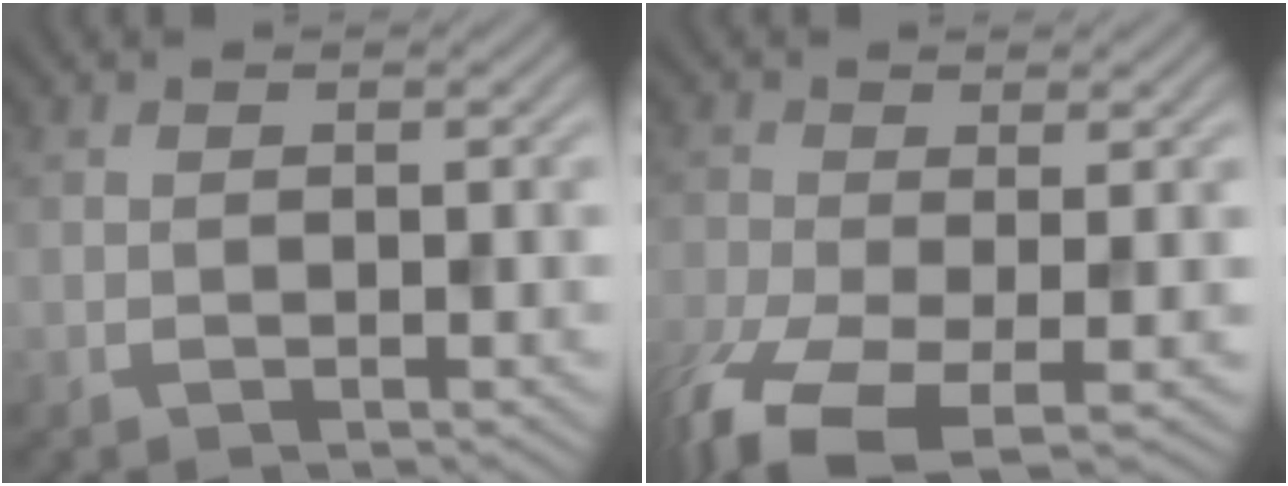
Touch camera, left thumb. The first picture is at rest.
{"total": 8.3, "force": [-4.8, 3.3, 5.9], "torque": [-0.136, -0.036, -0.086]}